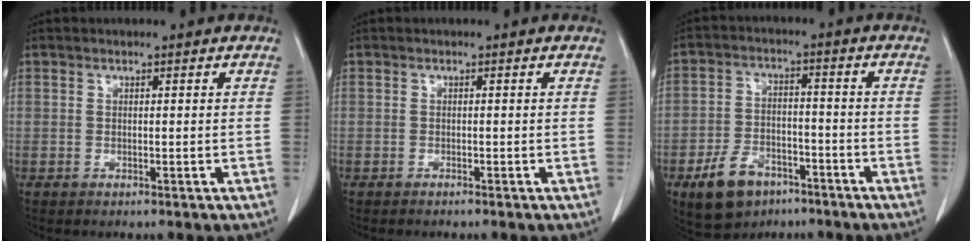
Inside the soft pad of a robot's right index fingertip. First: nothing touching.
{"total": 0.5, "force": [-0.5, -0.1, 0.2], "torque": [-0.006, 0.000, -0.009]}
{"total": 8.9, "force": [-5.5, 5.4, 4.5], "torque": [-0.095, 0.006, -0.089]}